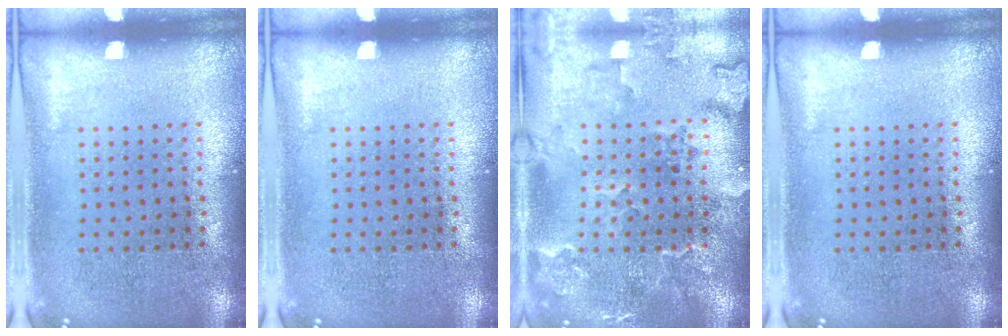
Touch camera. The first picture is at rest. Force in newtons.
{"total": 0.0}
{"total": 2.4, "press": 2.2, "slide": 0.9}
{"total": 0.0}